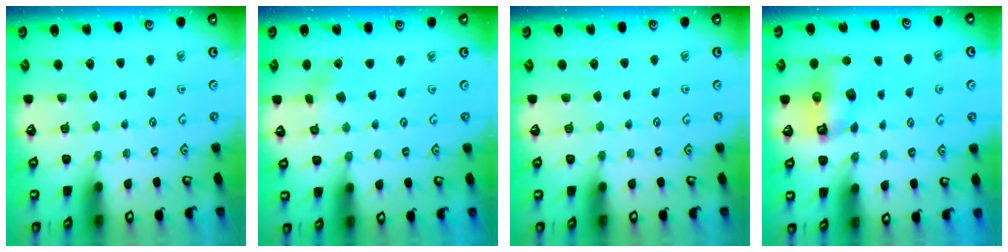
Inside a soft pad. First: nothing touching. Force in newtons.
{"total": 0.9, "press": 0.9, "slide": 0.2}
{"total": 0.0}
{"total": 7.0, "press": 7.0, "slide": 0.1}